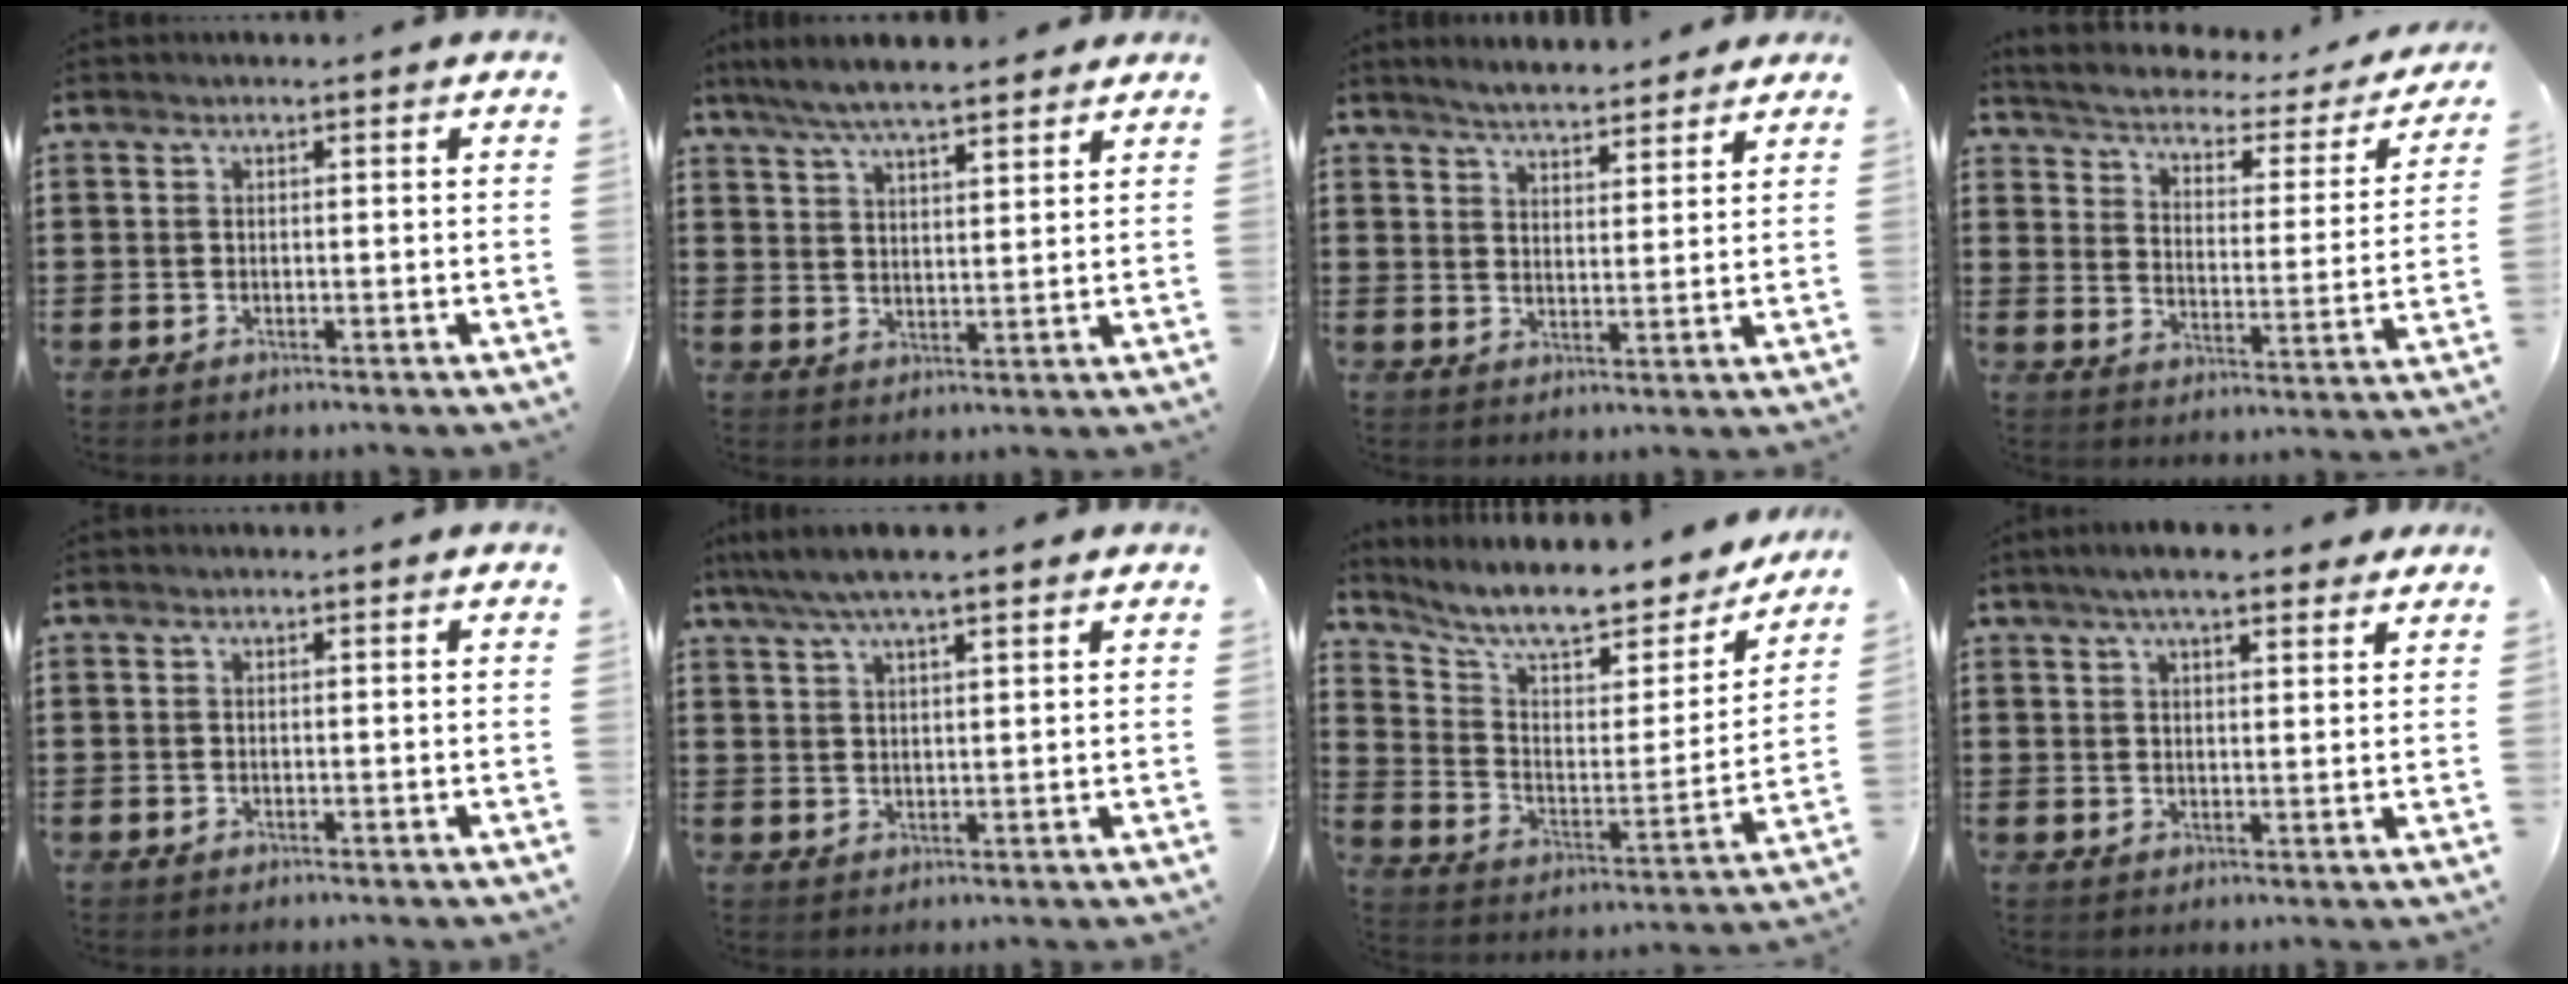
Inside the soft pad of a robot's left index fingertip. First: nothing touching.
{"total": 6.3, "force": [5.6, 0.9, 2.7], "torque": [-0.070, -0.012, 0.101]}
{"total": 4.1, "force": [4.0, 0.6, 0.4], "torque": [-0.022, -0.012, 0.073]}
{"total": 2.3, "force": [2.0, 0.5, 1.0], "torque": [-0.037, -0.025, 0.021]}
{"total": 0.0}
{"total": 5.1, "force": [4.0, 0.8, 3.1], "torque": [-0.069, -0.002, 0.071]}
{"total": 10.0, "force": [8.8, 1.7, 4.6], "torque": [-0.112, -0.062, 0.146]}
{"total": 6.0, "force": [4.9, 1.1, 3.2], "torque": [-0.073, -0.002, 0.088]}